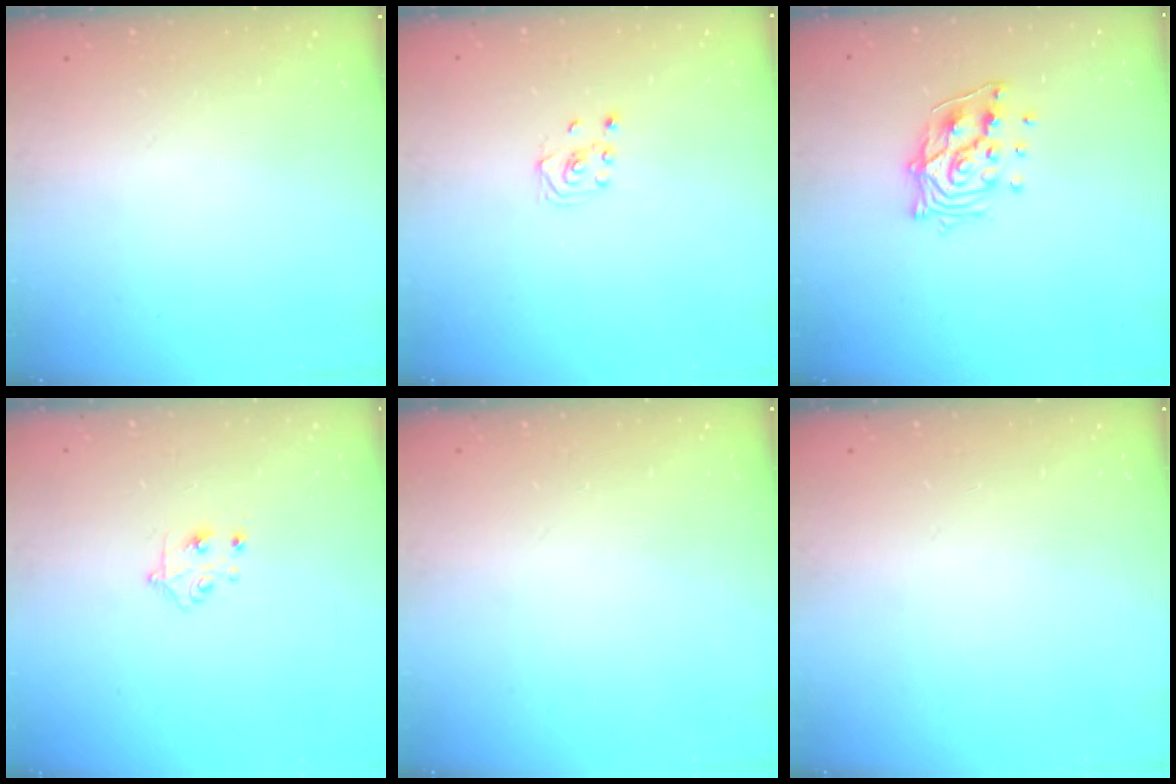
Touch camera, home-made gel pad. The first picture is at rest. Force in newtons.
{"total": 1.9, "press": 1.7, "slide": 0.8}
{"total": 11.7, "press": 11.6, "slide": 1.3}
{"total": 4.8, "press": 4.8, "slide": 0.6}
{"total": 0.0}
{"total": 0.0}